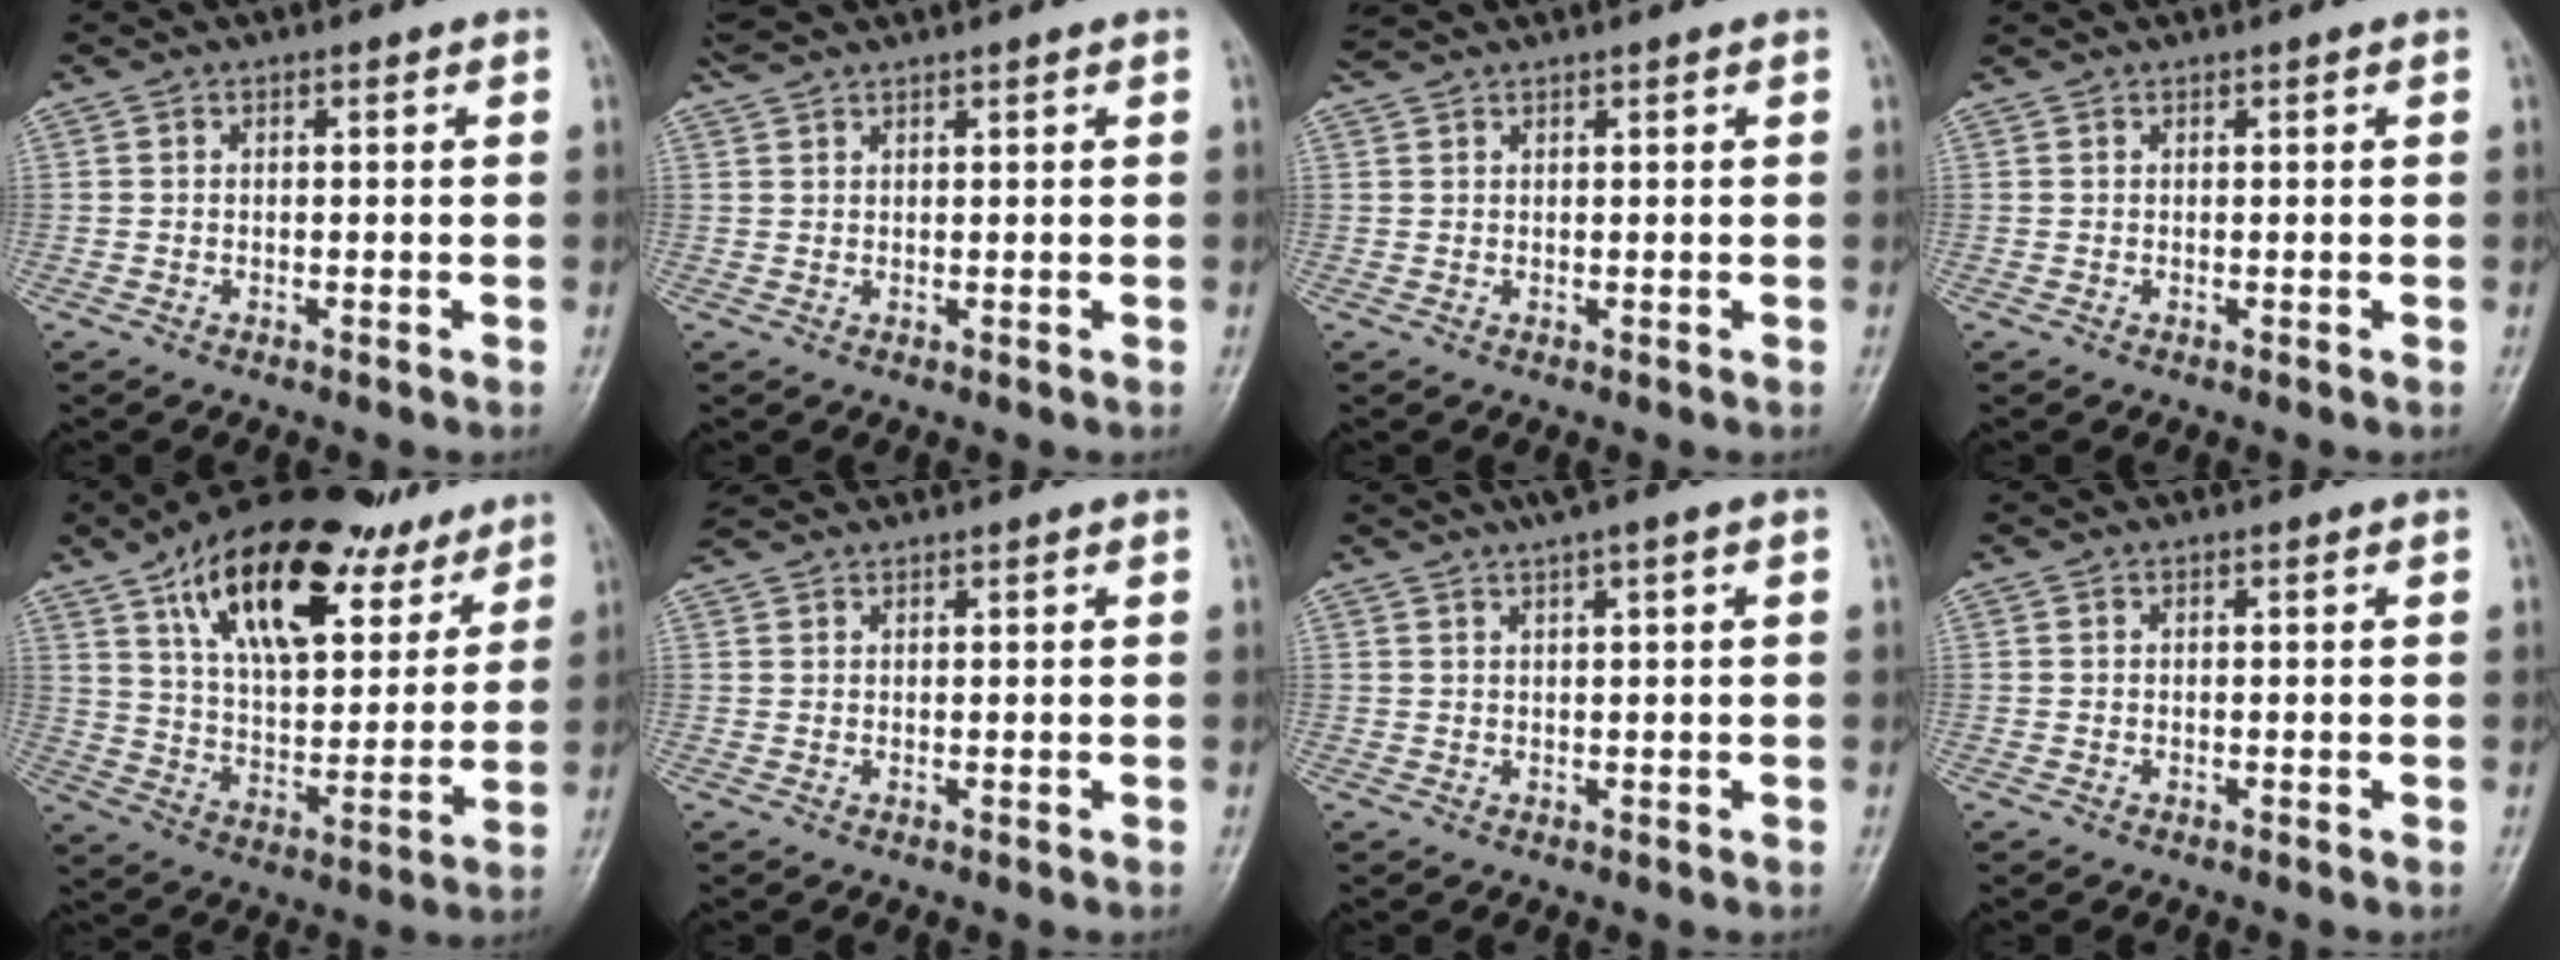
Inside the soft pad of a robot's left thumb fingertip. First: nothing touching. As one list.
[{"total": 4.4, "force": [4.1, 0.2, 1.7], "torque": [-0.035, 0.023, 0.082]}, {"total": 3.2, "force": [3.0, 0.0, 1.2], "torque": [-0.022, 0.020, 0.058]}, {"total": 0.9, "force": [0.9, 0.1, 0.2], "torque": [-0.005, 0.013, 0.020]}, {"total": 24.8, "force": [14.6, 11.5, 16.4], "torque": [-0.225, -0.033, 0.242]}, {"total": 3.6, "force": [3.5, 0.5, 1.1], "torque": [-0.020, 0.019, 0.068]}, {"total": 4.0, "force": [2.4, 0.2, 3.2], "torque": [-0.058, 0.008, 0.042]}, {"total": 0.0}]